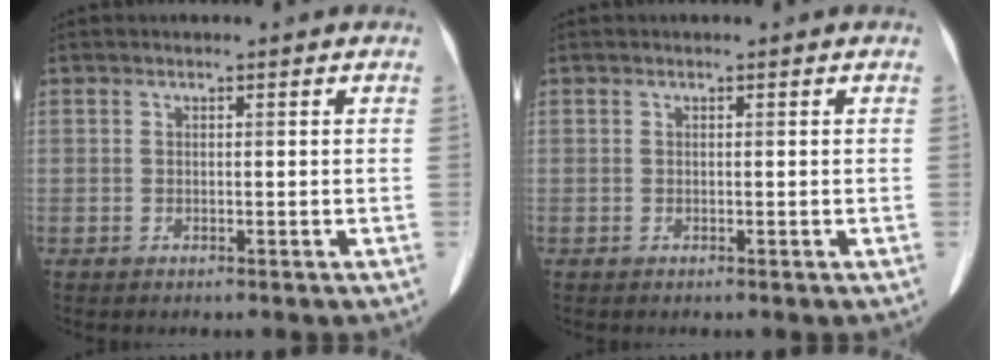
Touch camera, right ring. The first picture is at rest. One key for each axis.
{"total": 0.0}